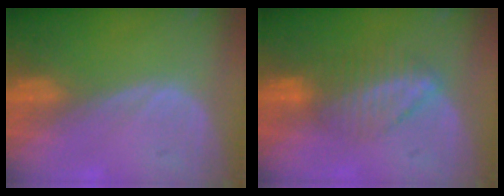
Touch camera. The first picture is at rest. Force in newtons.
{"total": 6.9, "press": 6.0, "slide": 3.5}